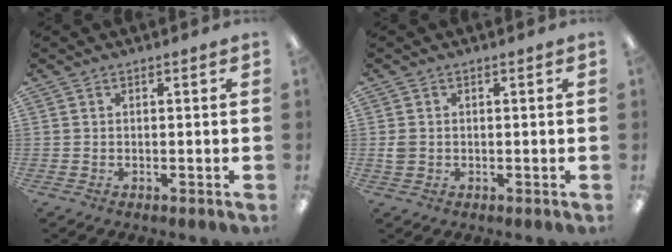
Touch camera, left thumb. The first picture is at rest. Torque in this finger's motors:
{"motor_torque": [-0.06, 0.09, 0.15, -0.19, 0.00]}